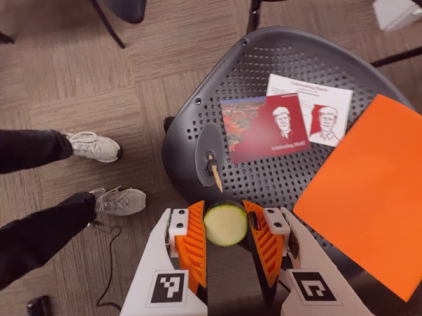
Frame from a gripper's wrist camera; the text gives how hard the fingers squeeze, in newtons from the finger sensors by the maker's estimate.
{"total": 13.7, "left": 14.6, "right": 12.8}